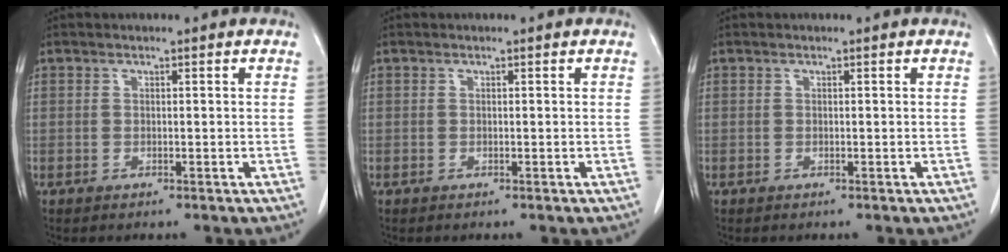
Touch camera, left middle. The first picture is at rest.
{"total": 0.0}
{"total": 0.0}